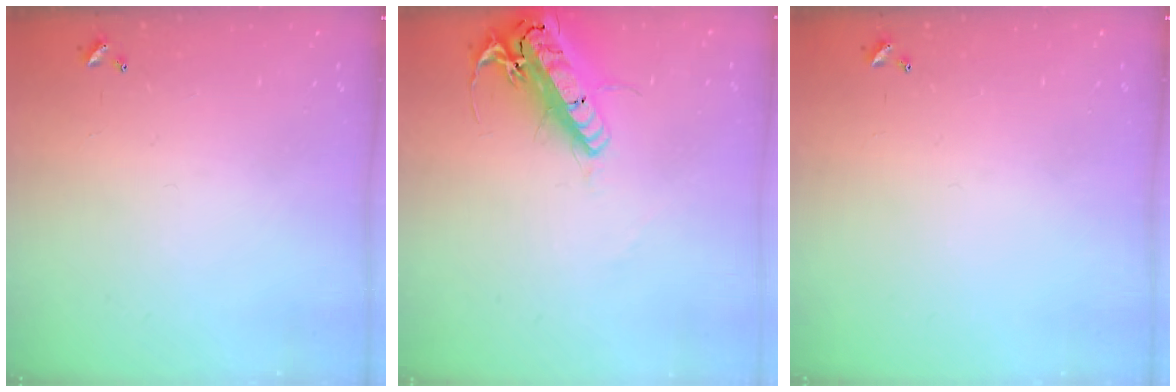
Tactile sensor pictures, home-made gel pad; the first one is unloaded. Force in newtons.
{"total": 20.0, "press": 19.6, "slide": 4.1}
{"total": 0.0}